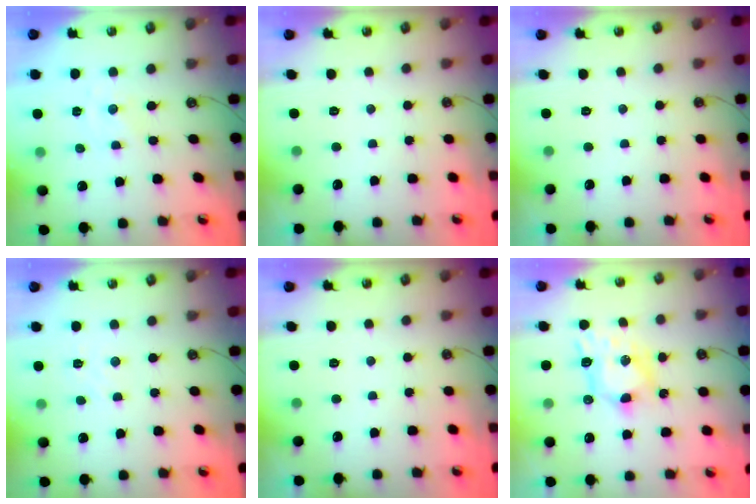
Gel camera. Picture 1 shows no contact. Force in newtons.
{"total": 0.0}
{"total": 0.0}
{"total": 2.8, "press": 2.7, "slide": 0.5}
{"total": 0.0}
{"total": 8.5, "press": 8.5, "slide": 0.2}